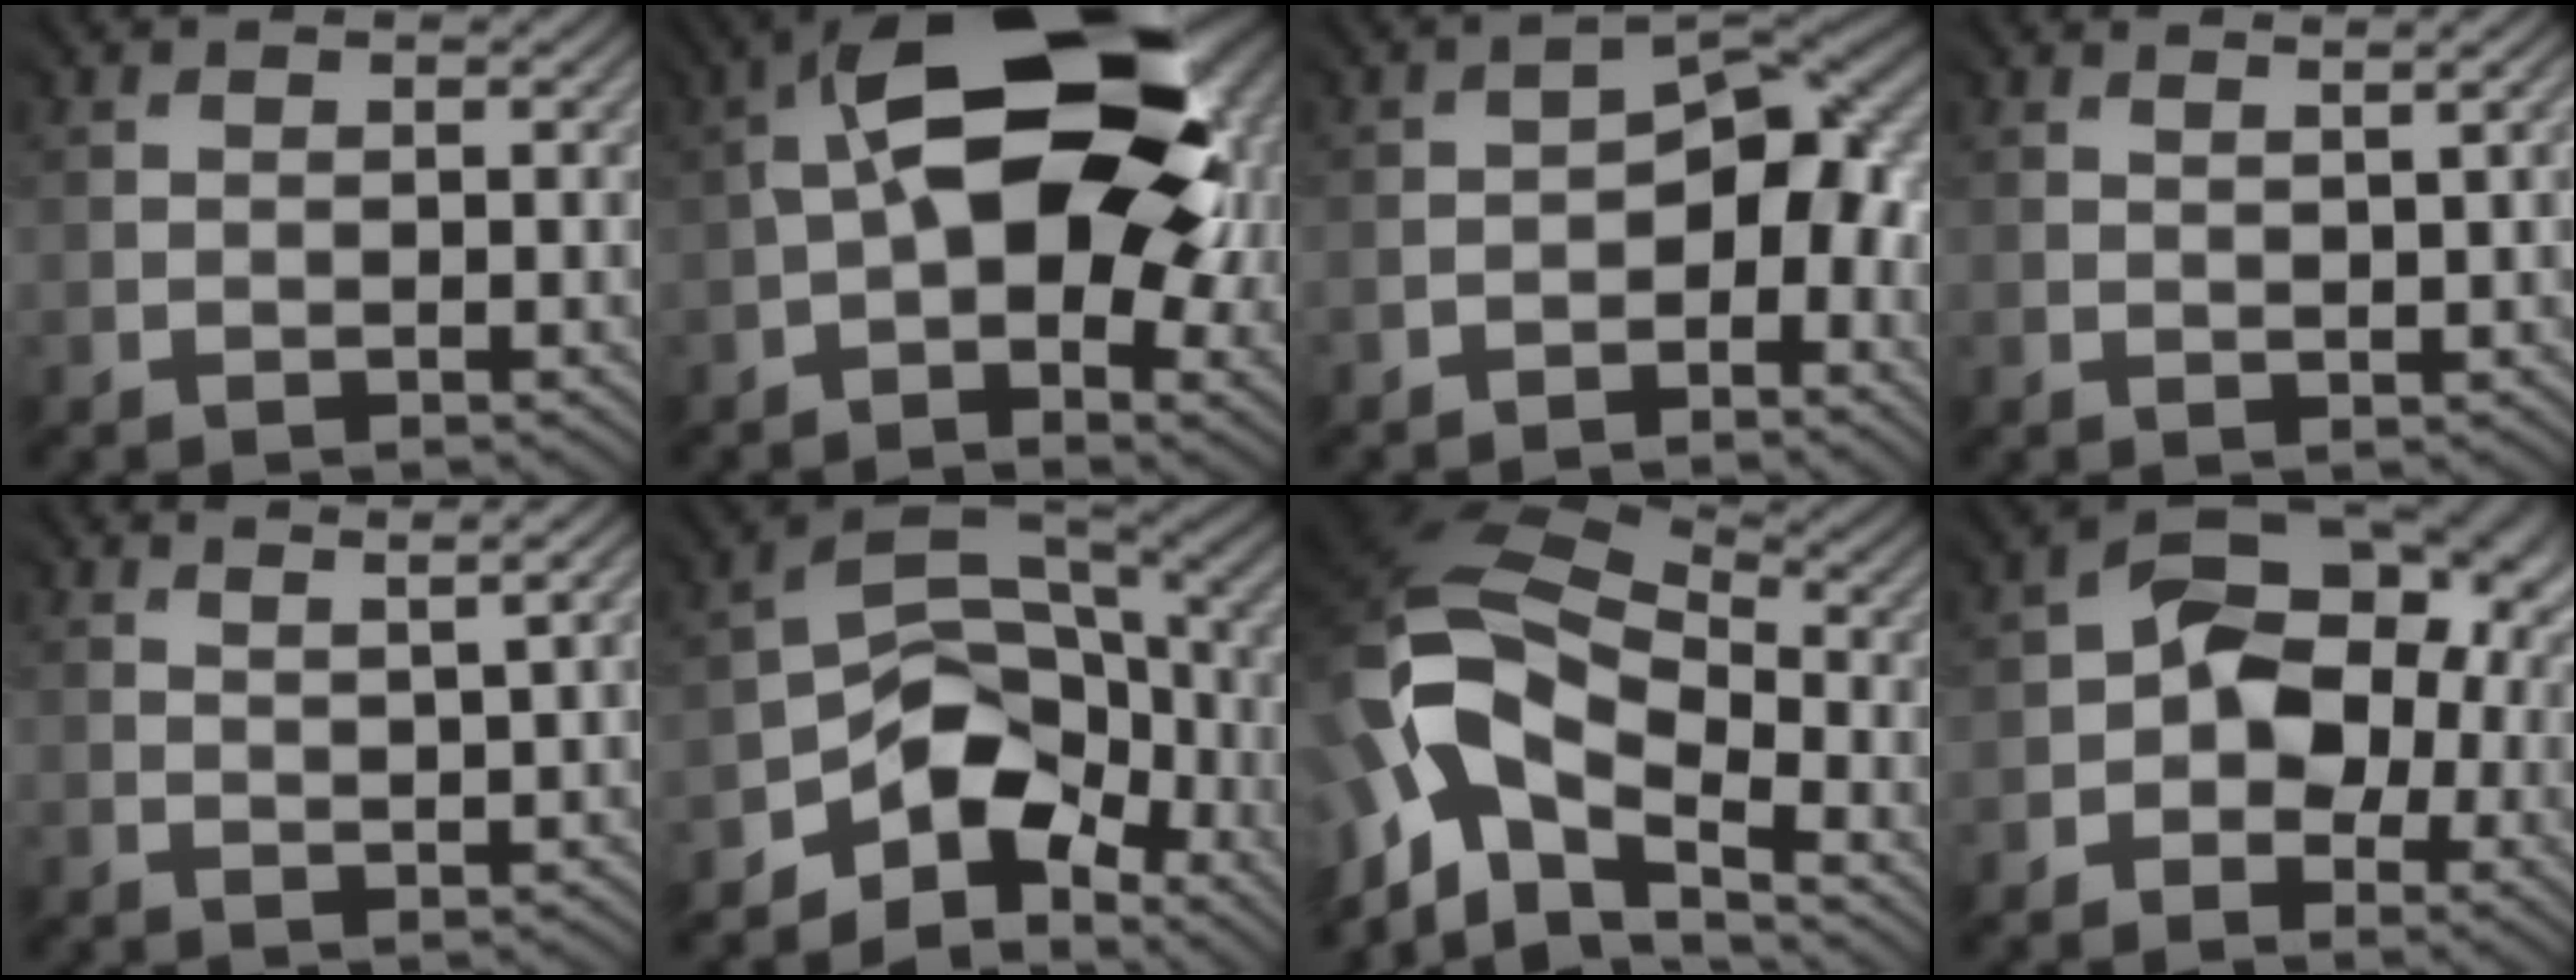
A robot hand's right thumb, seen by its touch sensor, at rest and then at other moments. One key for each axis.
{"total": 17.9, "fx": 1.1, "fy": 9.6, "fz": 15.1, "tx": -0.245, "ty": 0.018, "tz": 0.013}
{"total": 5.7, "fx": -2.5, "fy": 2.6, "fz": 4.4, "tx": -0.060, "ty": 0.008, "tz": -0.049}
{"total": 1.7, "fx": 1.4, "fy": -0.4, "fz": 0.9, "tx": -0.014, "ty": 0.003, "tz": 0.022}
{"total": 3.3, "fx": 2.5, "fy": -0.4, "fz": 2.1, "tx": -0.034, "ty": 0.007, "tz": 0.043}
{"total": 8.4, "fx": -5.1, "fy": 5.2, "fz": 4.2, "tx": -0.059, "ty": -0.004, "tz": -0.108}
{"total": 12.8, "fx": -4.7, "fy": 7.5, "fz": 9.3, "tx": -0.200, "ty": -0.010, "tz": -0.096}
{"total": 10.4, "fx": -1.0, "fy": 7.4, "fz": 7.2, "tx": -0.091, "ty": 0.009, "tz": -0.029}